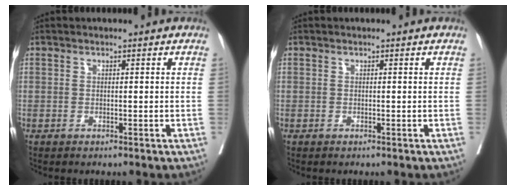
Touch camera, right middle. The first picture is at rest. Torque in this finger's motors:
{"motor_torque": [0.02, -0.02, -0.45, -0.21]}